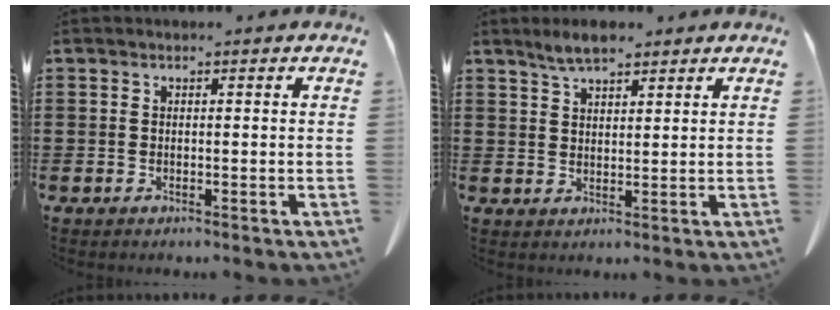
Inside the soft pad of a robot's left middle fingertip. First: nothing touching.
{"total": 3.9, "force": [3.2, 1.0, 1.9], "torque": [-0.045, -0.001, 0.059]}